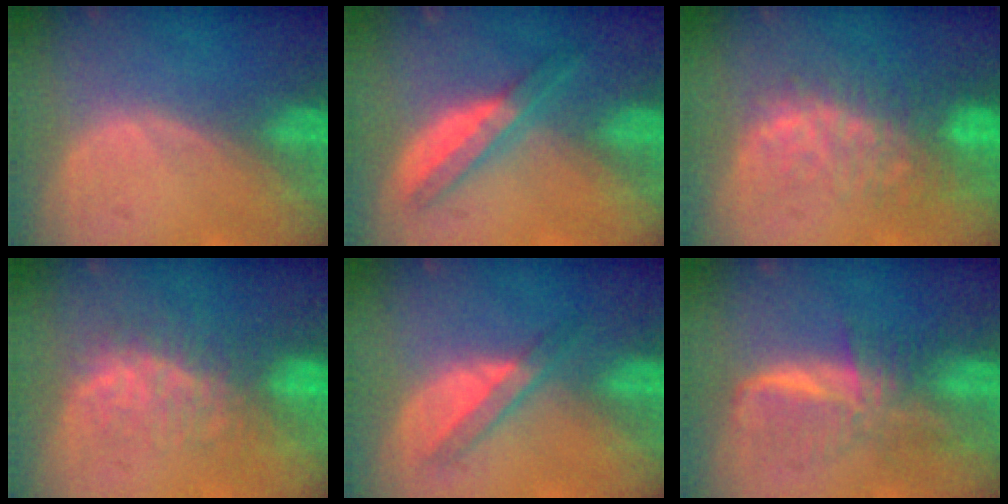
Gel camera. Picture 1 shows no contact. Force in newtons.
{"total": 5.1, "press": 5.0, "slide": 1.1}
{"total": 10.0, "press": 8.5, "slide": 5.4}
{"total": 7.7, "press": 7.3, "slide": 2.7}
{"total": 3.9, "press": 3.7, "slide": 1.1}
{"total": 6.2, "press": 6.2, "slide": 0.4}